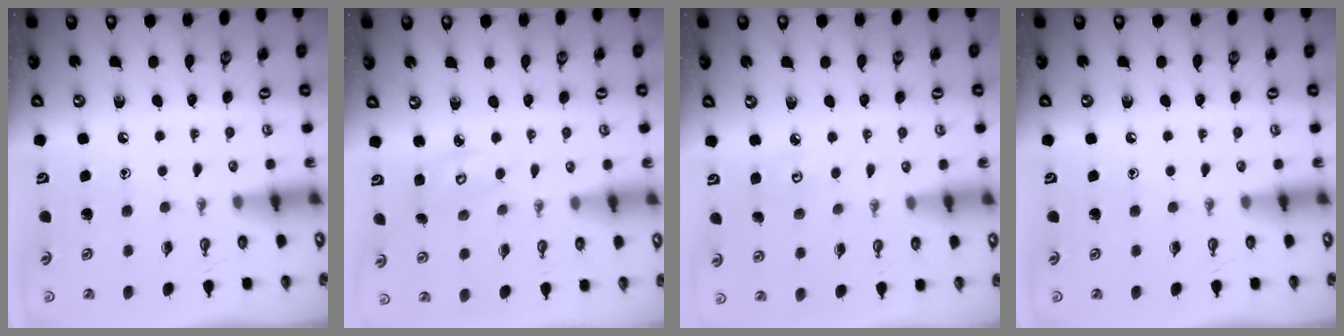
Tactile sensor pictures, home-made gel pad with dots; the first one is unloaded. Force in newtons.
{"total": 4.9, "press": 4.8, "slide": 0.6}
{"total": 5.6, "press": 5.6, "slide": 0.5}
{"total": 0.0}